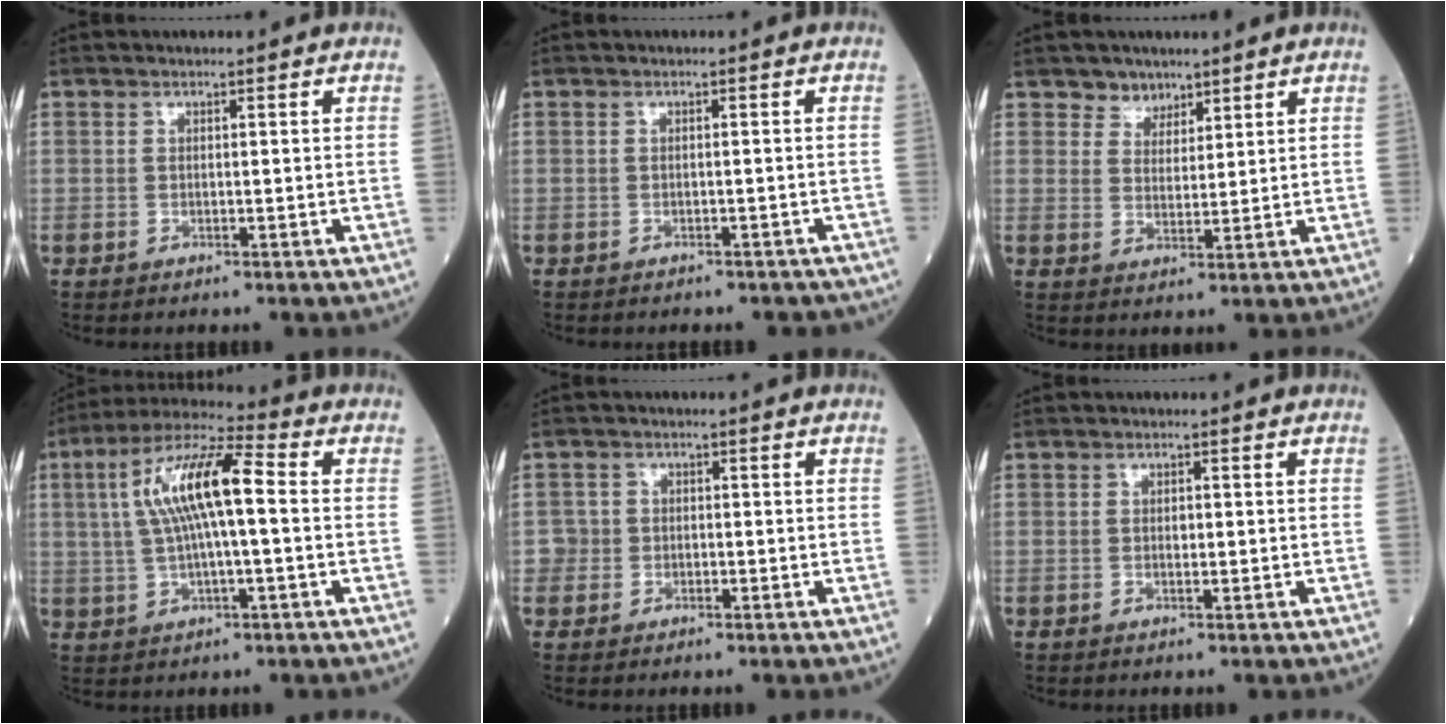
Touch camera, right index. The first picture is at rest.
{"total": 5.3, "force": [-4.7, 2.1, 1.2], "torque": [-0.007, 0.002, -0.048]}
{"total": 3.4, "force": [2.7, 2.1, -0.1], "torque": [0.009, -0.002, 0.043]}
{"total": 12.3, "force": [1.4, 2.3, 12.0], "torque": [-0.234, 0.029, 0.022]}
{"total": 2.1, "force": [-0.6, 2.0, 0.0], "torque": [0.010, 0.010, -0.017]}
{"total": 1.0, "force": [0.0, 0.4, 0.9], "torque": [-0.019, 0.001, 0.000]}